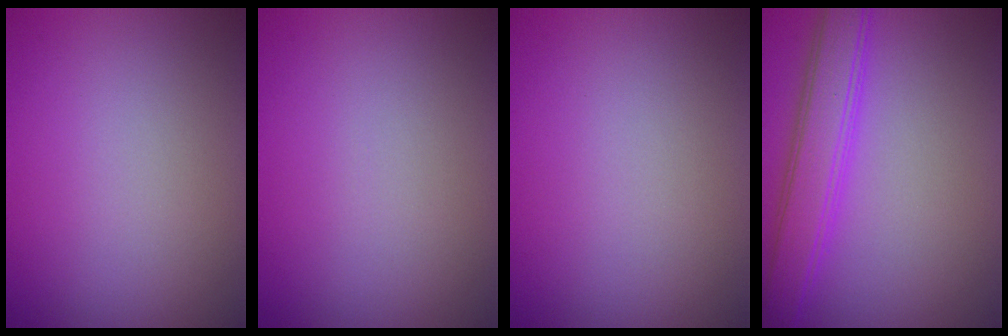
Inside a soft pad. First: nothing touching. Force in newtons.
{"total": 0.0}
{"total": 0.0}
{"total": 4.6, "press": 4.6, "slide": 0.1}